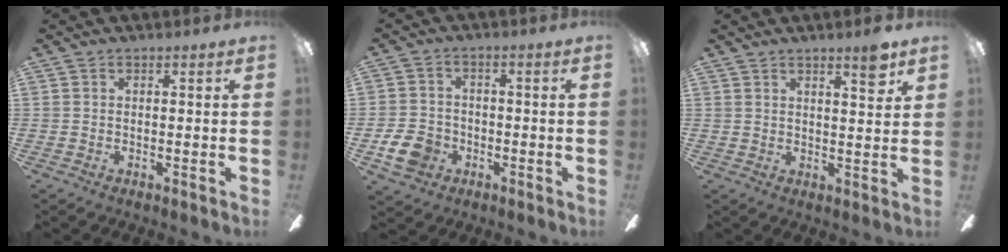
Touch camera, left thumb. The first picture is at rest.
{"total": 7.7, "force": [-3.3, 5.9, 3.8], "torque": [-0.084, 0.016, -0.061]}
{"total": 5.1, "force": [3.5, 0.6, 3.7], "torque": [-0.048, -0.018, 0.051]}